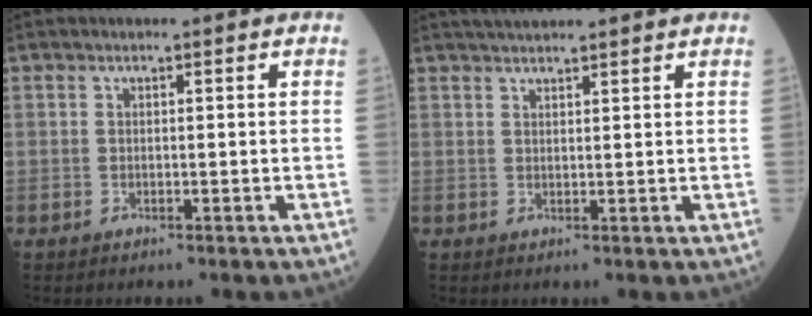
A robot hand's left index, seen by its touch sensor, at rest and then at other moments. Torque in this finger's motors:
{"motor_torque": [0.12, -0.14, 0.07, 0.02]}